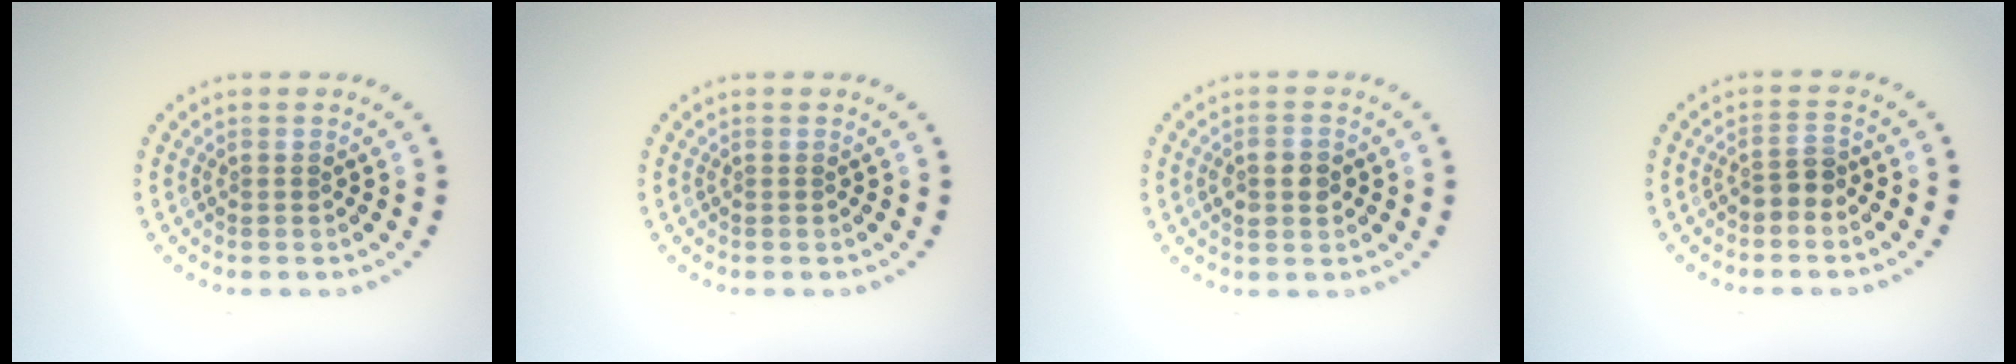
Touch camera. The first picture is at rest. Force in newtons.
{"total": 0.0}
{"total": 2.0, "press": 1.9, "slide": 0.3}
{"total": 1.7, "press": 1.5, "slide": 0.9}